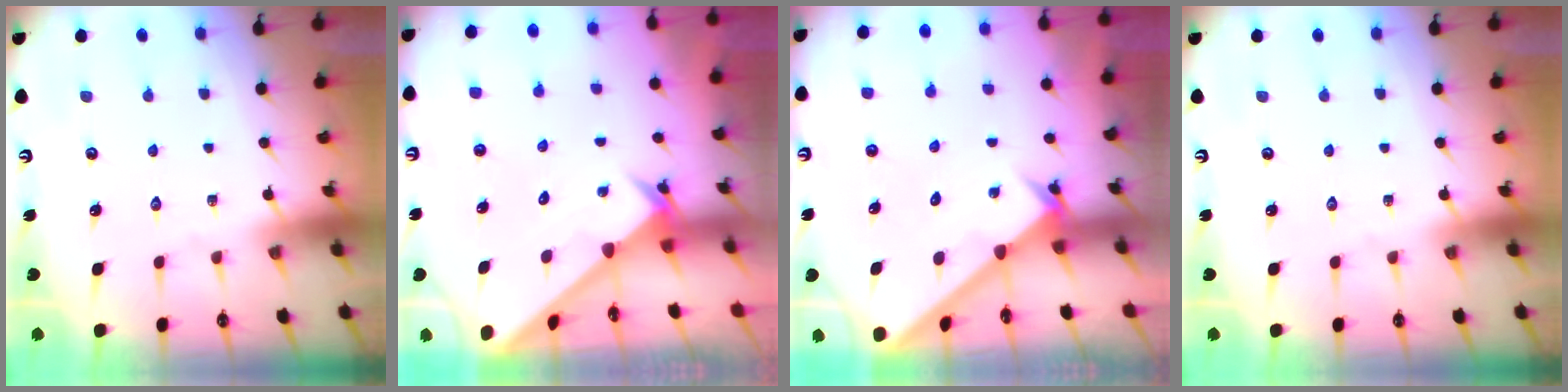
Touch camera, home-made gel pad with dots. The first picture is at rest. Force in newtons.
{"total": 2.4, "press": 2.4, "slide": 0.2}
{"total": 1.9, "press": 1.9, "slide": 0.2}
{"total": 0.0}